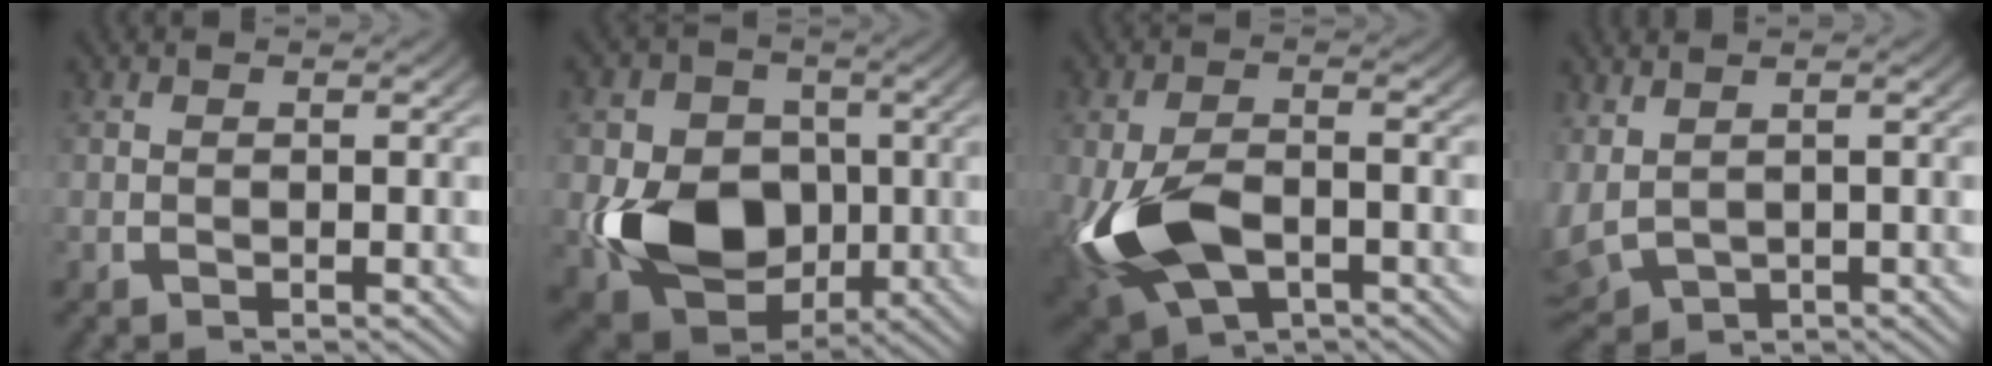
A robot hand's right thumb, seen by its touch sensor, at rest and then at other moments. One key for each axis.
{"total": 14.6, "fx": -1.9, "fy": 10.9, "fz": 9.5, "tx": -0.200, "ty": -0.056, "tz": -0.019}
{"total": 9.9, "fx": -2.6, "fy": 6.0, "fz": 7.4, "tx": -0.179, "ty": -0.030, "tz": -0.028}
{"total": 6.0, "fx": -0.6, "fy": 4.8, "fz": 3.6, "tx": -0.101, "ty": -0.034, "tz": 0.015}